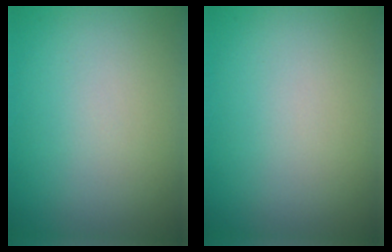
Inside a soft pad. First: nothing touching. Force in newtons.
{"total": 0.0}